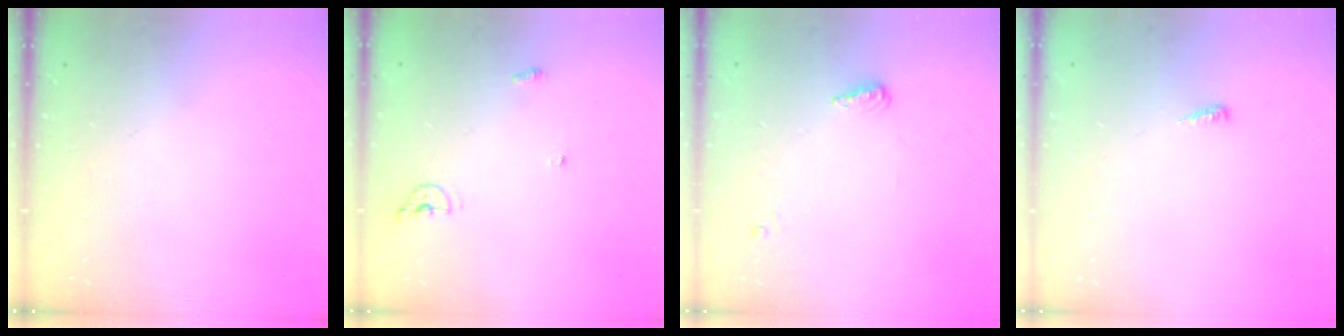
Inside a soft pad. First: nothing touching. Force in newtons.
{"total": 4.4, "press": 4.3, "slide": 1.0}
{"total": 5.6, "press": 5.4, "slide": 1.2}
{"total": 4.6, "press": 4.5, "slide": 0.9}